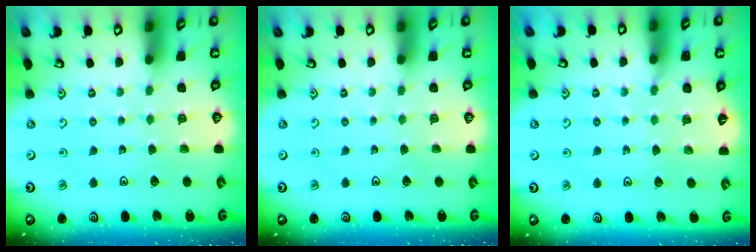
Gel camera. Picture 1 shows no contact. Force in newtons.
{"total": 0.0}
{"total": 3.6, "press": 2.9, "slide": 2.3}